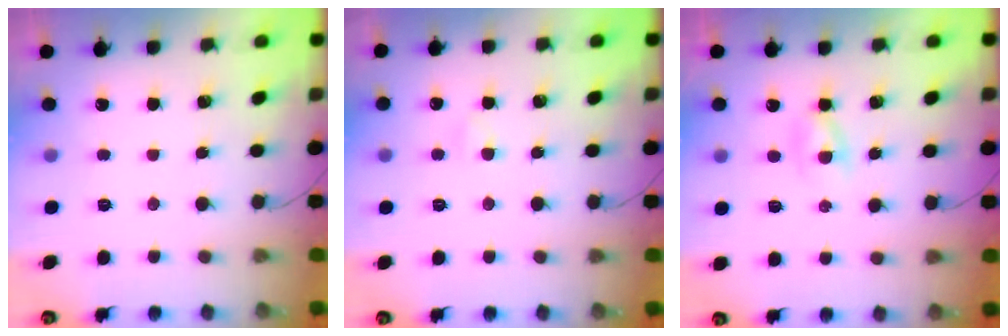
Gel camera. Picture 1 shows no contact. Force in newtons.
{"total": 2.7, "press": 2.6, "slide": 0.9}
{"total": 2.3, "press": 2.1, "slide": 0.9}